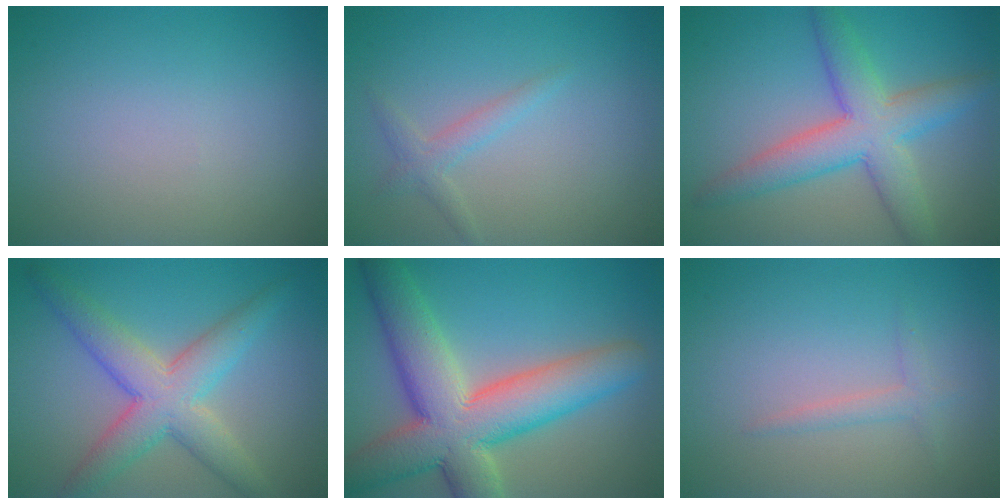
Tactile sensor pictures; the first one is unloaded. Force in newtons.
{"total": 1.7, "press": 1.7, "slide": 0.0}
{"total": 6.4, "press": 6.4, "slide": 0.2}
{"total": 6.2, "press": 6.2, "slide": 0.2}
{"total": 11.0, "press": 11.0, "slide": 1.0}
{"total": 1.4, "press": 1.4, "slide": 0.1}